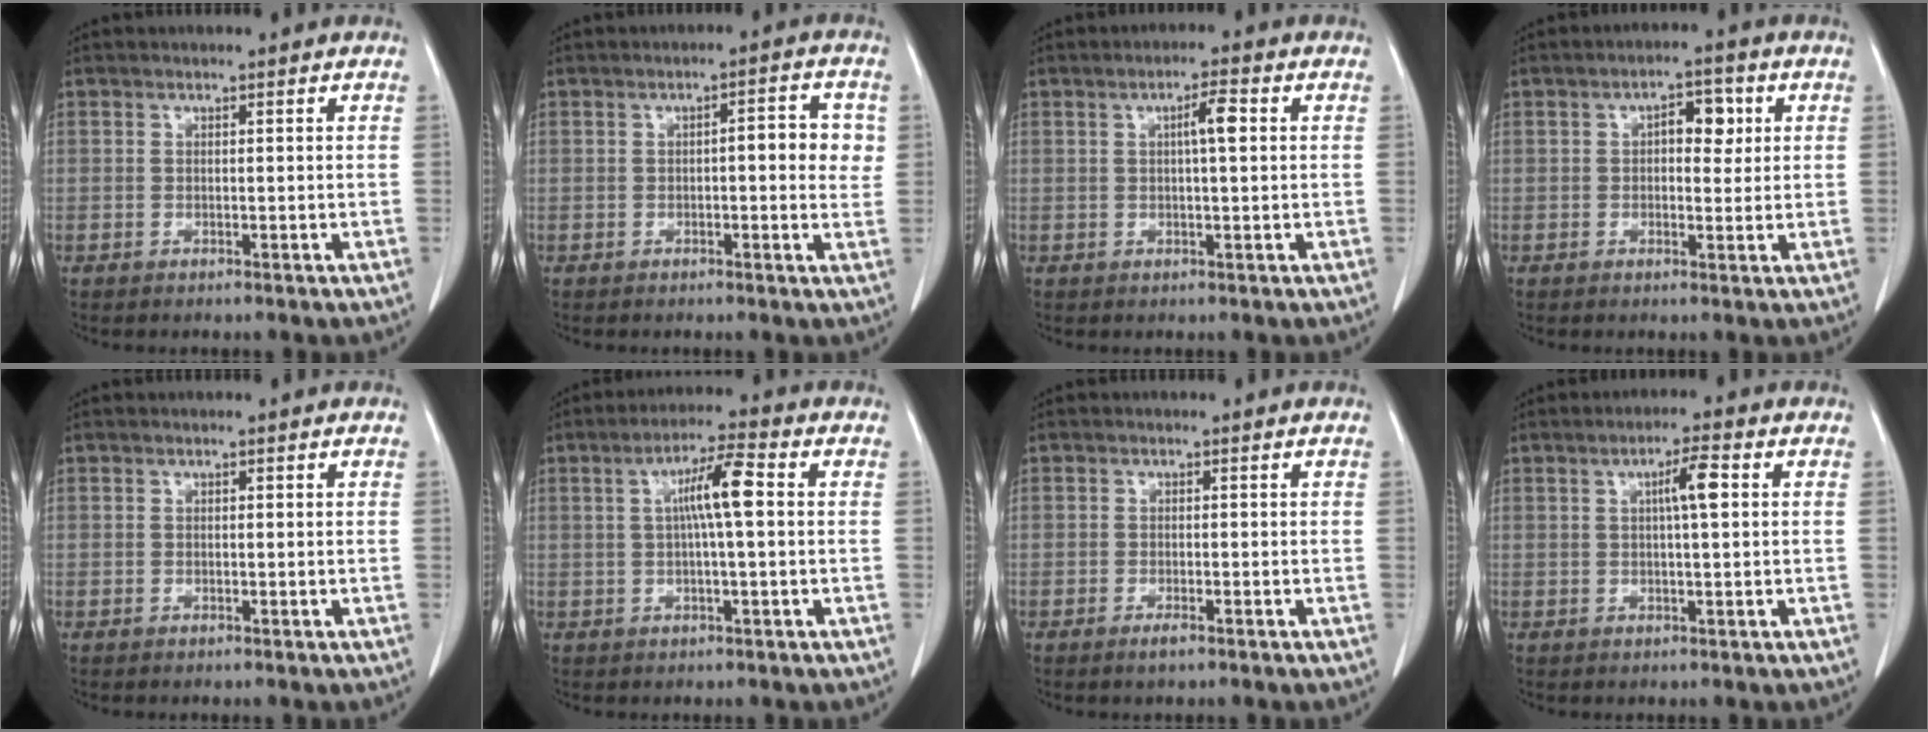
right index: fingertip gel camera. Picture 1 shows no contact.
{"total": 5.3, "force": [0.5, 1.6, 5.0], "torque": [-0.061, 0.010, 0.003]}
{"total": 3.4, "force": [0.7, 0.3, 3.3], "torque": [-0.056, 0.004, 0.010]}
{"total": 4.7, "force": [1.1, 2.4, 3.9], "torque": [-0.055, 0.014, 0.015]}
{"total": 0.0}
{"total": 6.9, "force": [1.0, 0.5, 6.8], "torque": [-0.122, 0.014, 0.013]}
{"total": 1.3, "force": [-0.9, 0.2, 0.9], "torque": [-0.019, -0.003, -0.014]}
{"total": 4.2, "force": [0.9, 0.3, 4.1], "torque": [-0.069, 0.005, 0.014]}